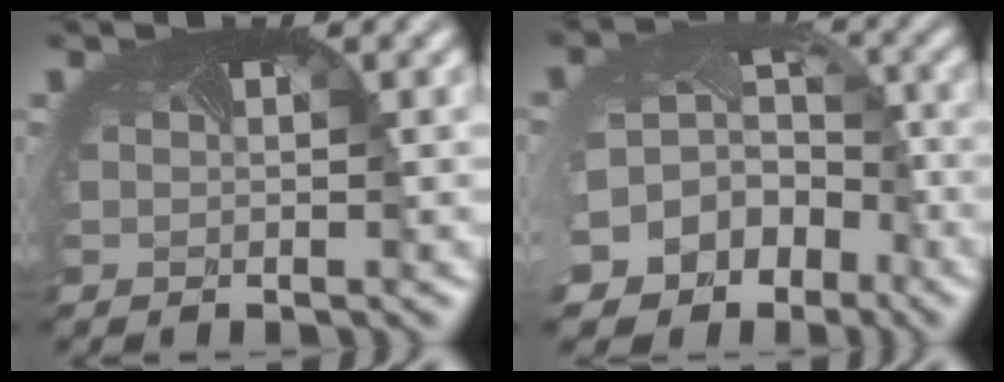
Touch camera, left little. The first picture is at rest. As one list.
[{"total": 14.2, "force": [-7.3, 11.4, 4.6], "torque": [-0.131, -0.063, -0.091]}]